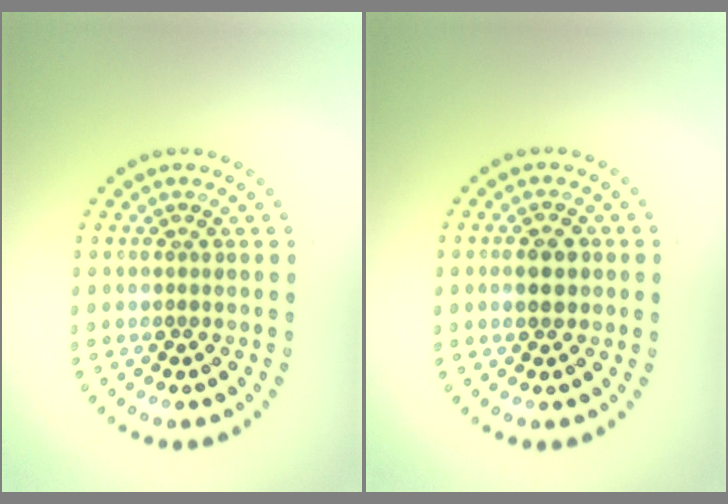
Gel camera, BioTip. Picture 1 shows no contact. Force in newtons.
{"total": 2.3, "press": 2.3, "slide": 0.1}